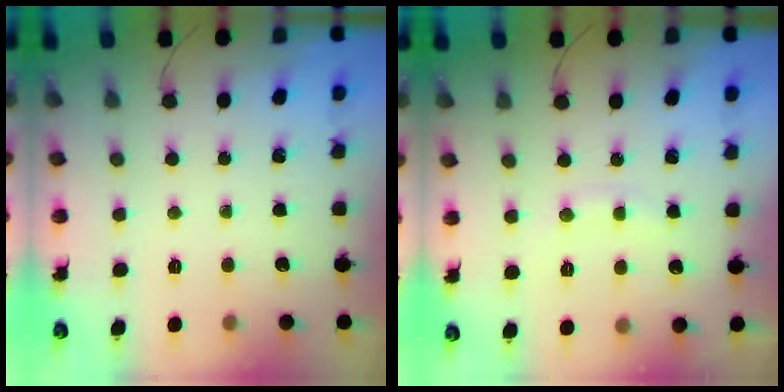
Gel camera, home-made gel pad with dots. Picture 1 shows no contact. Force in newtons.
{"total": 6.4, "press": 6.3, "slide": 0.8}